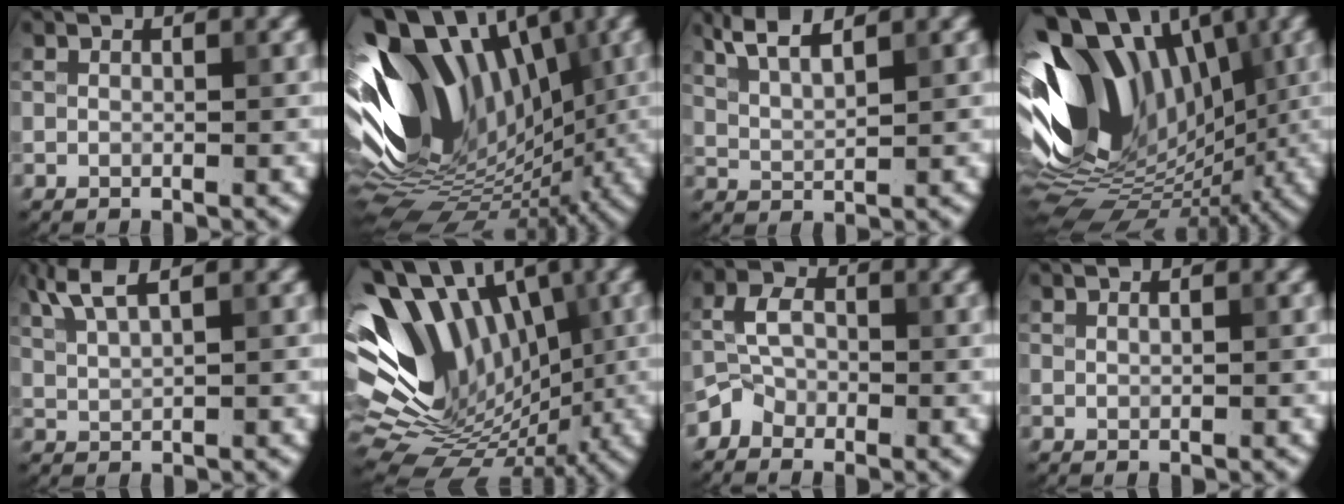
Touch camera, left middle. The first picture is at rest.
{"total": 16.0, "force": [1.8, 10.2, 12.2], "torque": [-0.231, 0.024, 0.020]}
{"total": 3.6, "force": [2.8, 0.8, 2.1], "torque": [-0.044, 0.010, 0.055]}
{"total": 14.9, "force": [1.5, 10.3, 10.7], "torque": [-0.193, 0.022, 0.012]}
{"total": 3.3, "force": [2.3, 0.8, 2.2], "torque": [-0.048, 0.010, 0.051]}
{"total": 15.9, "force": [2.3, 11.5, 10.8], "torque": [-0.173, 0.012, 0.059]}
{"total": 2.4, "force": [-1.7, 1.5, 0.6], "torque": [-0.013, 0.008, -0.043]}
{"total": 0.0}